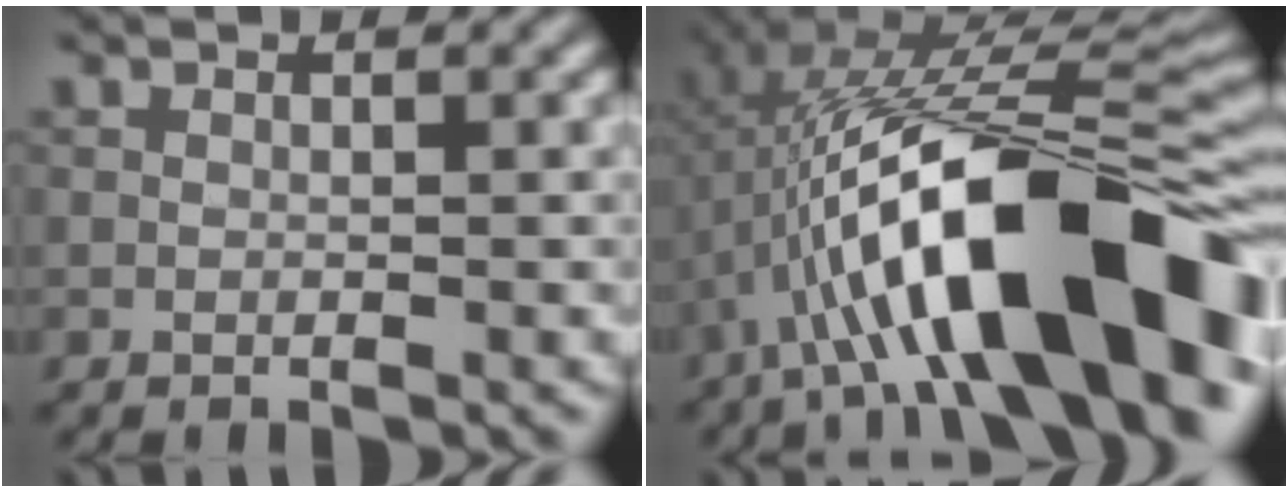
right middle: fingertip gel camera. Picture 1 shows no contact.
{"total": 15.6, "force": [-4.5, 5.3, 14.0], "torque": [-0.220, 0.043, -0.069]}